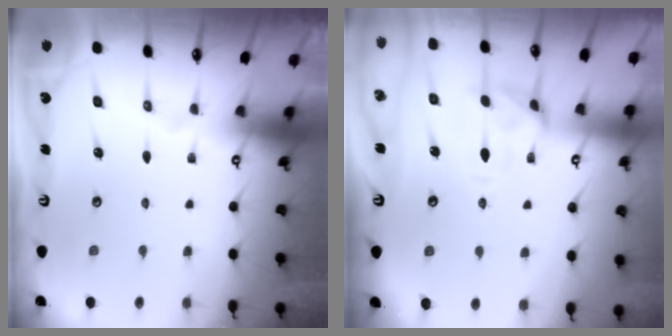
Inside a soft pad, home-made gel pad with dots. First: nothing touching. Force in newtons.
{"total": 3.0, "press": 2.7, "slide": 1.3}